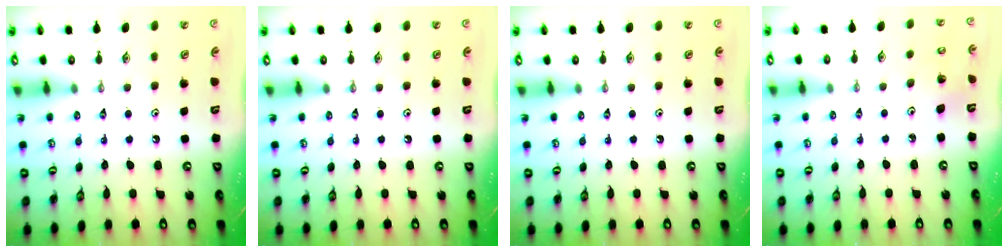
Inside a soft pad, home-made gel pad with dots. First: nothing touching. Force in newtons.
{"total": 0.0}
{"total": 0.0}
{"total": 3.2, "press": 3.1, "slide": 0.8}